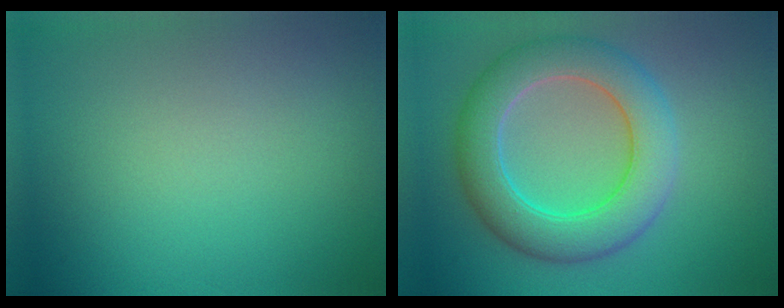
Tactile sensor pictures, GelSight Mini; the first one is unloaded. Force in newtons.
{"total": 7.3, "press": 7.3, "slide": 0.3}